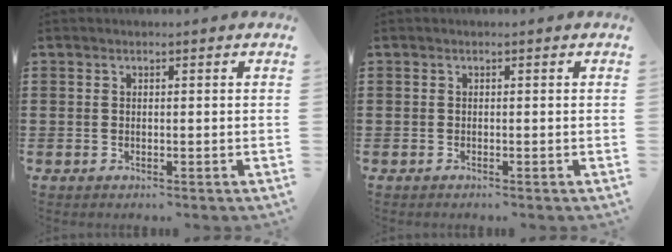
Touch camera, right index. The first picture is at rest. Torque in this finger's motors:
{"motor_torque": [-0.04, -0.06, -0.01, -0.01]}